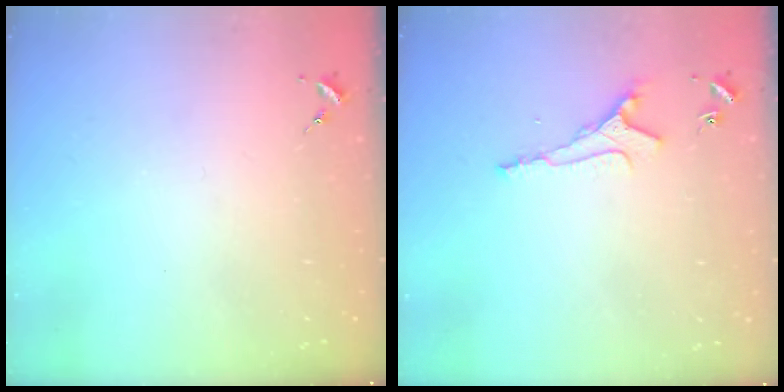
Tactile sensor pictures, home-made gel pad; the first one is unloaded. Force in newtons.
{"total": 6.0, "press": 6.0, "slide": 0.9}